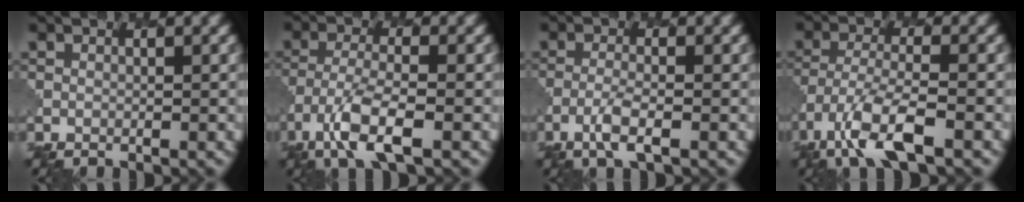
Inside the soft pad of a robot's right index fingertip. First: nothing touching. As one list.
[{"total": 5.0, "force": [-2.6, 1.4, 4.0], "torque": [-0.084, -0.006, -0.055]}, {"total": 2.3, "force": [-1.3, 0.4, 1.9], "torque": [-0.043, 0.001, -0.031]}, {"total": 6.1, "force": [-3.7, 1.7, 4.6], "torque": [-0.091, -0.008, -0.074]}]